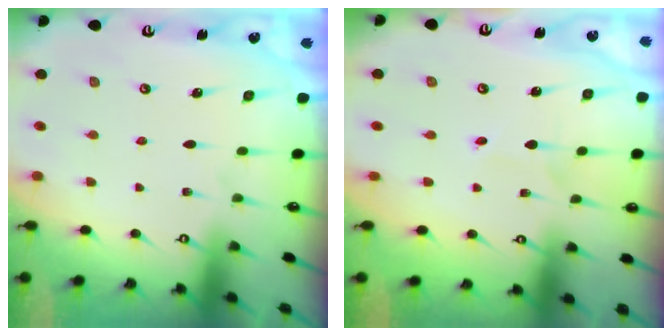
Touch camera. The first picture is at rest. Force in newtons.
{"total": 1.6, "press": 1.5, "slide": 0.1}